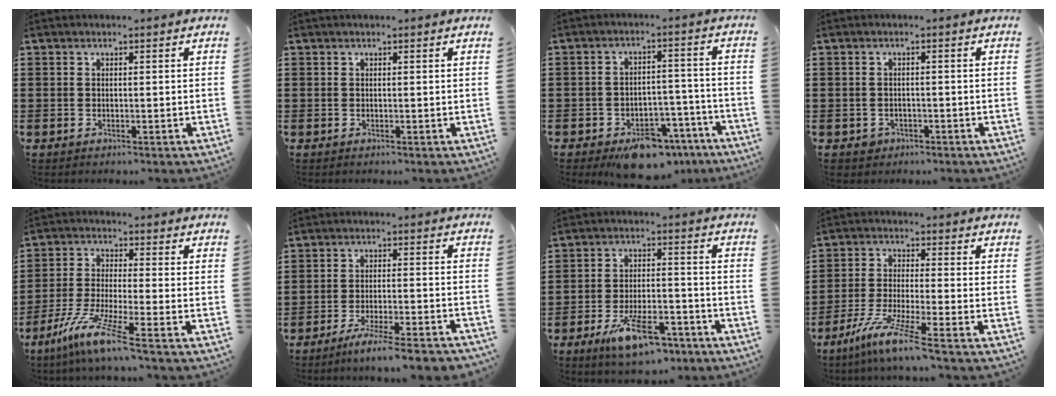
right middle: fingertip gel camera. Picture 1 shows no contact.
{"total": 0.0}
{"total": 6.8, "force": [-5.7, 2.6, 2.8], "torque": [-0.034, 0.026, -0.101]}
{"total": 1.0, "force": [-0.7, 0.8, 0.0], "torque": [-0.004, 0.003, -0.017]}
{"total": 7.8, "force": [-5.5, -0.3, 5.6], "torque": [-0.125, -0.021, -0.109]}
{"total": 5.4, "force": [-4.7, -0.5, 2.6], "torque": [-0.045, -0.013, -0.085]}
{"total": 10.0, "force": [-6.4, 3.3, 6.9], "torque": [-0.133, 0.005, -0.116]}
{"total": 7.2, "force": [-5.2, -0.4, 4.9], "torque": [-0.106, -0.020, -0.100]}